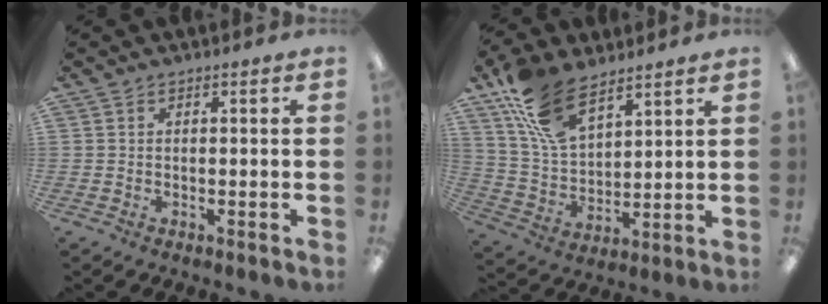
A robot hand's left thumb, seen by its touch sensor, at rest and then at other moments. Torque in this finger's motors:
{"motor_torque": [1.21, 0.45, 1.43, -1.43, 0.40]}